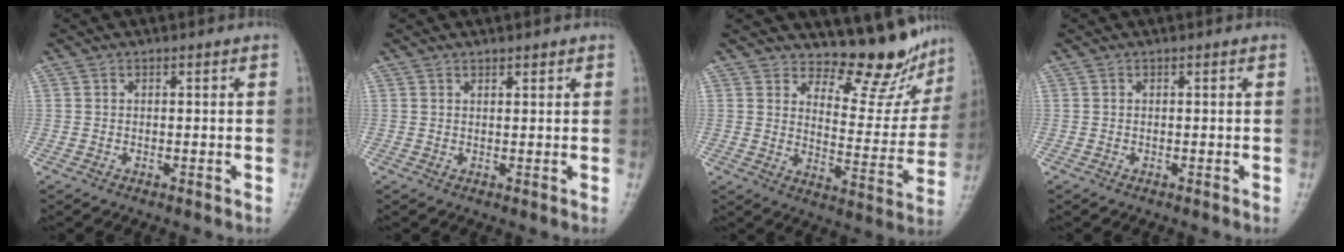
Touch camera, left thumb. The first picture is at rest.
{"total": 1.2, "force": [1.0, 0.4, 0.5], "torque": [-0.004, -0.005, 0.014]}
{"total": 11.7, "force": [11.0, 3.2, 2.4], "torque": [0.002, -0.103, 0.148]}
{"total": 0.0}